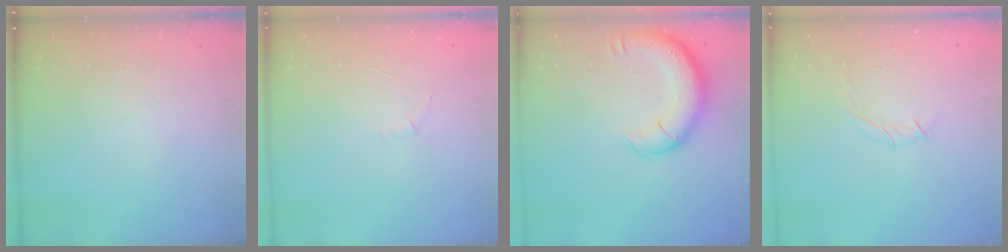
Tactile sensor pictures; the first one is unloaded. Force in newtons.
{"total": 3.7, "press": 3.7, "slide": 0.7}
{"total": 14.8, "press": 14.4, "slide": 3.5}
{"total": 3.8, "press": 3.7, "slide": 0.8}